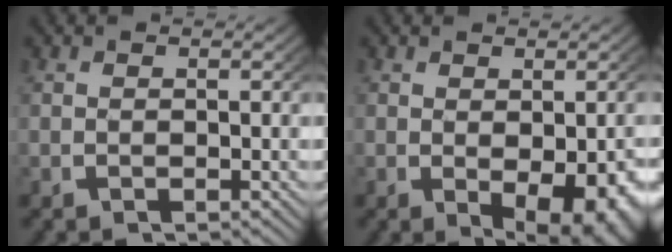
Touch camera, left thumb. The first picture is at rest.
{"total": 5.5, "force": [-0.9, 3.0, 4.6], "torque": [-0.073, -0.034, 0.010]}